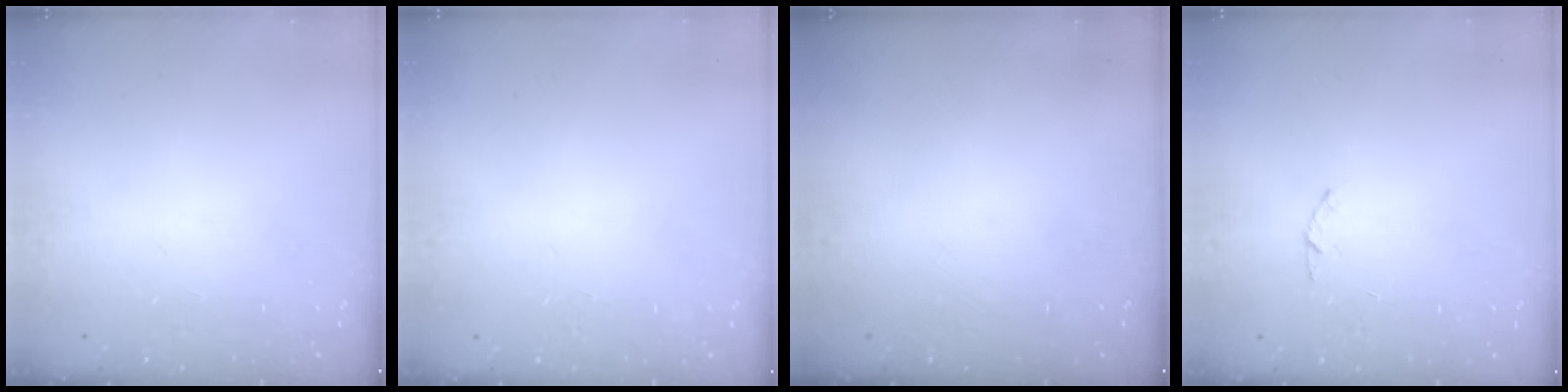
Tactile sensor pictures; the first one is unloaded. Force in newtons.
{"total": 2.4, "press": 2.4, "slide": 0.2}
{"total": 0.0}
{"total": 1.0, "press": 0.9, "slide": 0.3}